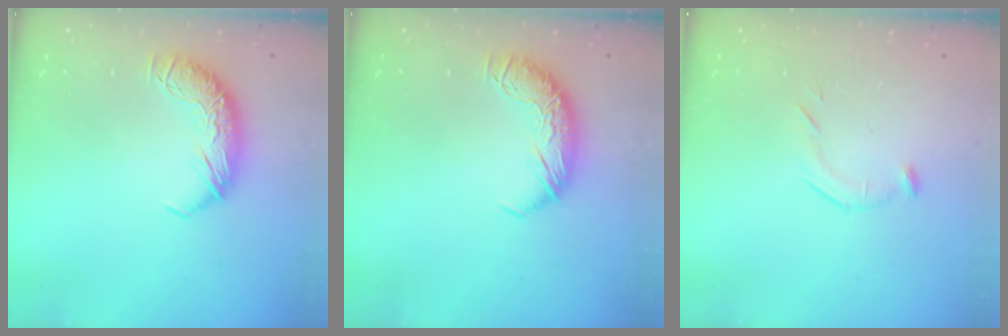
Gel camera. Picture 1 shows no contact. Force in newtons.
{"total": 0.0}
{"total": 5.6, "press": 5.5, "slide": 1.1}